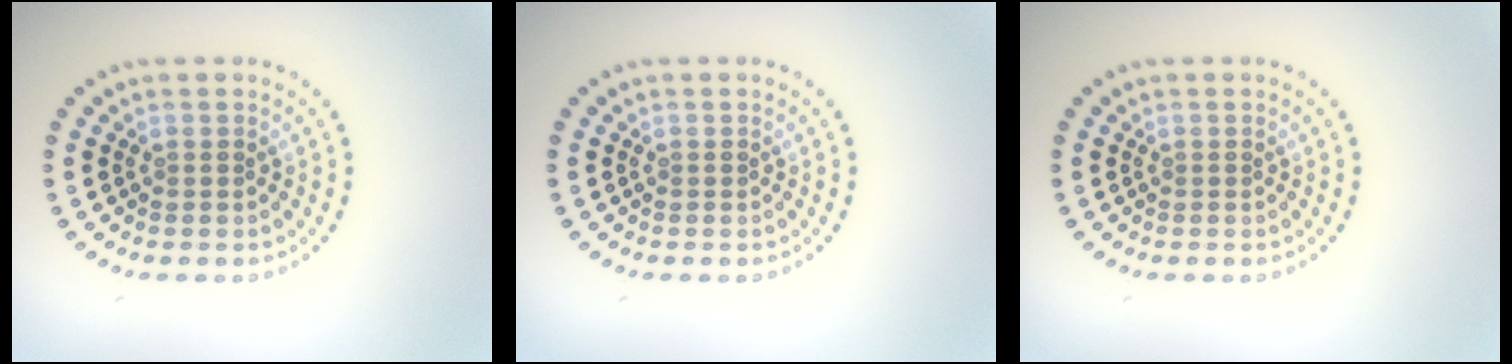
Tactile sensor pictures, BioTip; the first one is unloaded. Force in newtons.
{"total": 0.0}
{"total": 0.0}